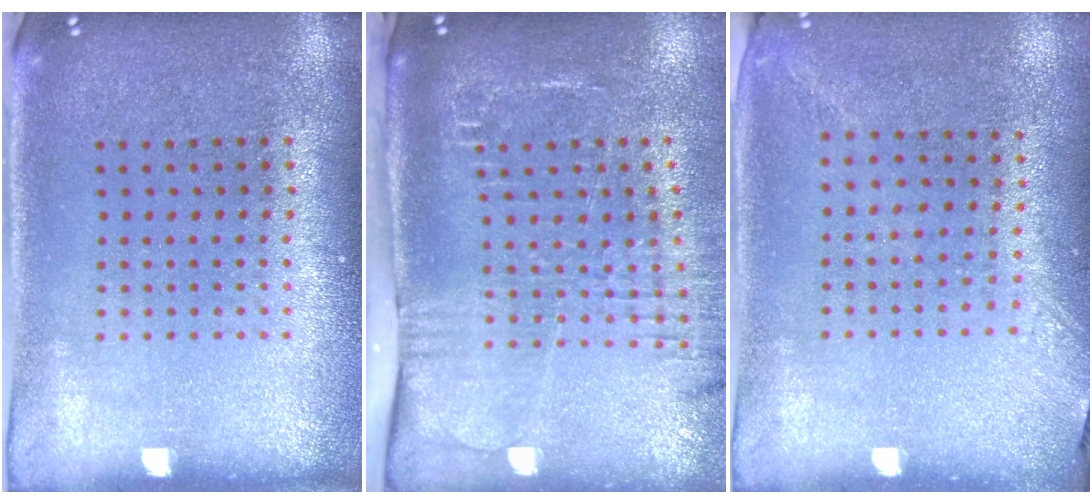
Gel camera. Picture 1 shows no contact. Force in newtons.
{"total": 2.6, "press": 2.1, "slide": 1.6}
{"total": 1.3, "press": 1.0, "slide": 0.9}